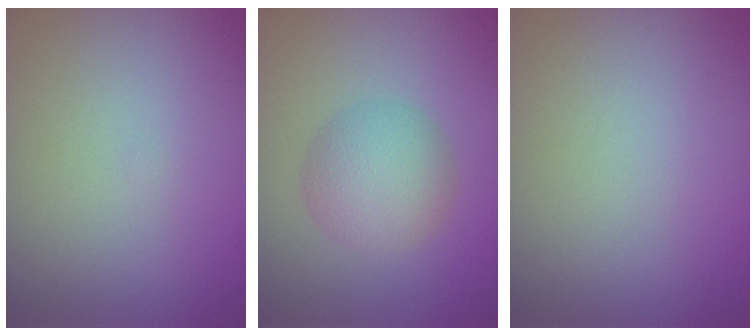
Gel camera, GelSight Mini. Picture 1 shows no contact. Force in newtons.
{"total": 4.6, "press": 4.6, "slide": 0.1}
{"total": 0.0}